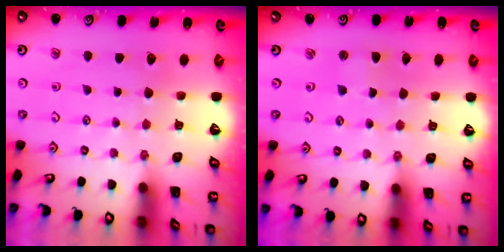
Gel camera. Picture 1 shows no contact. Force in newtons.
{"total": 0.9, "press": 0.8, "slide": 0.1}